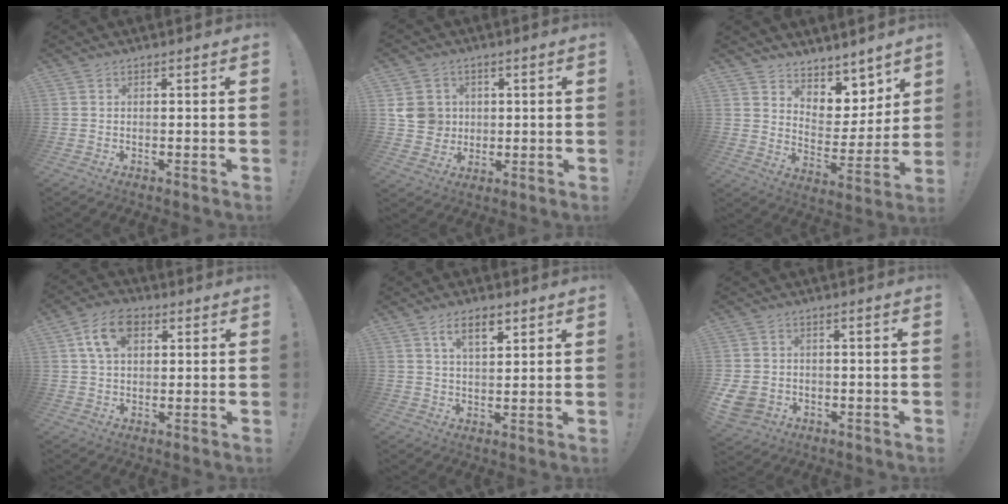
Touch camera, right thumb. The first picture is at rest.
{"total": 8.5, "force": [1.6, 8.1, 2.0], "torque": [-0.038, -0.008, 0.038]}
{"total": 7.3, "force": [5.7, 4.5, 0.9], "torque": [-0.005, -0.065, 0.111]}
{"total": 9.6, "force": [3.6, 6.2, 6.5], "torque": [-0.118, 0.010, 0.067]}
{"total": 6.9, "force": [3.7, 3.1, 5.0], "torque": [-0.081, -0.006, 0.063]}
{"total": 6.4, "force": [-2.0, 5.5, 2.6], "torque": [-0.065, 0.009, -0.032]}